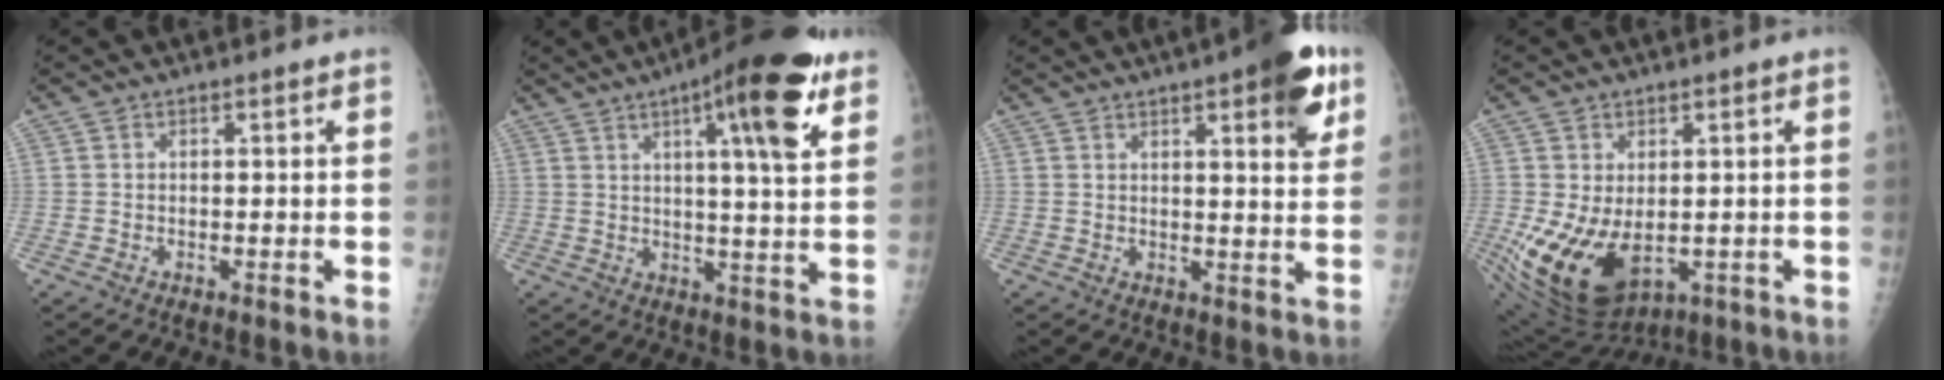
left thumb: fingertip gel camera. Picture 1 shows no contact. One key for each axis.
{"total": 15.7, "fx": 7.9, "fy": 3.1, "fz": 13.2, "tx": -0.175, "ty": -0.027, "tz": 0.106}
{"total": 11.6, "fx": 6.0, "fy": 3.1, "fz": 9.4, "tx": -0.098, "ty": -0.020, "tz": 0.071}
{"total": 14.4, "fx": -2.2, "fy": 9.4, "fz": 10.7, "tx": -0.197, "ty": -0.016, "tz": -0.005}